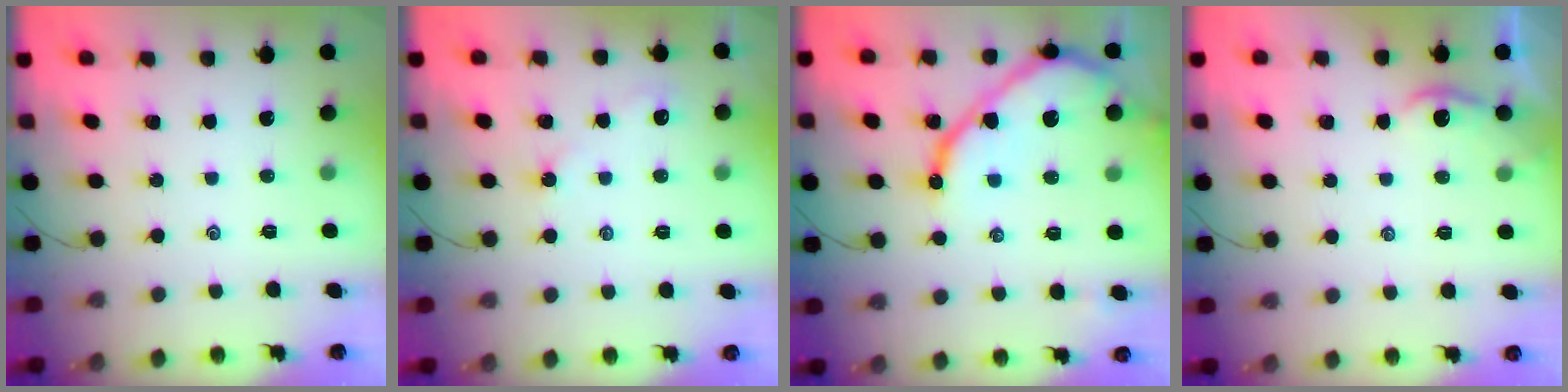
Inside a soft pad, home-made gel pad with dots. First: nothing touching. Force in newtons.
{"total": 3.1, "press": 3.1, "slide": 0.6}
{"total": 13.0, "press": 12.9, "slide": 1.4}
{"total": 2.0, "press": 2.0, "slide": 0.1}